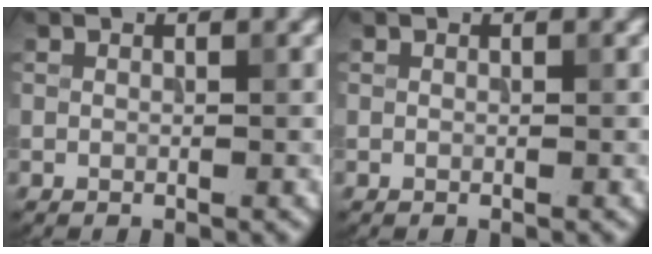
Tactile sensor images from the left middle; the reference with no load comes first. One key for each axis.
{"total": 0.0}